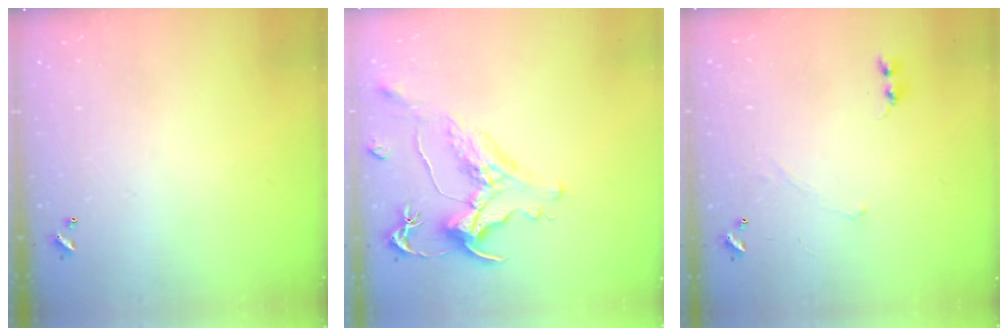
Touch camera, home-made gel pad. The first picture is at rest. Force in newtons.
{"total": 1.5, "press": 0.7, "slide": 1.3}
{"total": 0.7, "press": 0.4, "slide": 0.5}